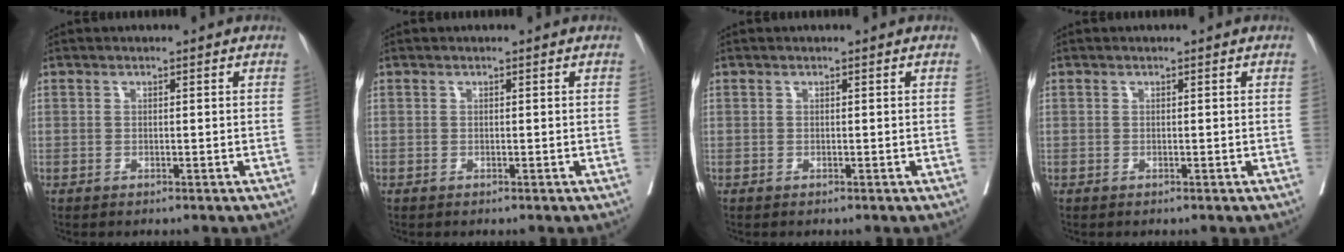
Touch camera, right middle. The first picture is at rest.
{"total": 0.0}
{"total": 0.0}
{"total": 0.0}